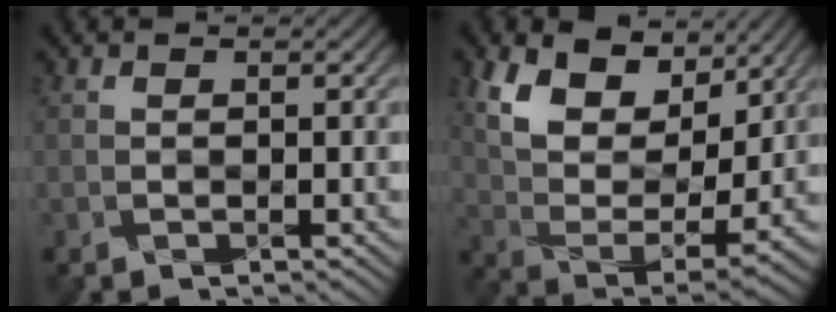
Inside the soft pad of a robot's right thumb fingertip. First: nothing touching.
{"total": 11.6, "force": [7.0, 5.9, 7.0], "torque": [-0.148, 0.008, 0.130]}